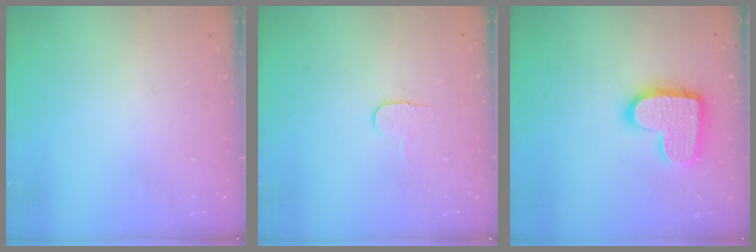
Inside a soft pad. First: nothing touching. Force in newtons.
{"total": 5.4, "press": 5.4, "slide": 0.5}
{"total": 15.5, "press": 15.4, "slide": 1.0}